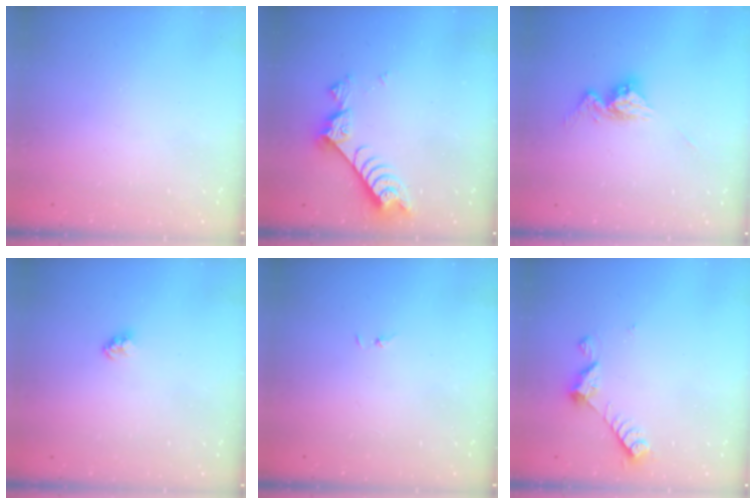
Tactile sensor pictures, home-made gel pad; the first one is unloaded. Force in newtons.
{"total": 7.6, "press": 7.5, "slide": 1.0}
{"total": 9.4, "press": 9.4, "slide": 0.8}
{"total": 2.4, "press": 2.4, "slide": 0.1}
{"total": 0.7, "press": 0.7, "slide": 0.1}
{"total": 7.2, "press": 7.2, "slide": 0.5}